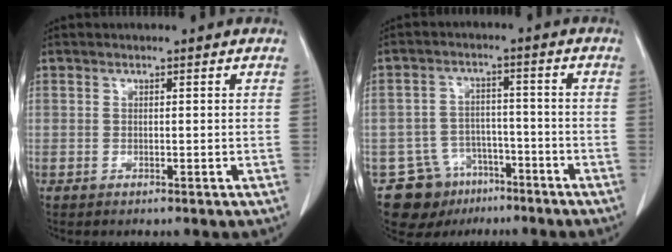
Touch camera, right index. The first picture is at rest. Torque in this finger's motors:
{"motor_torque": [-0.14, -0.05, -0.29, -0.08]}